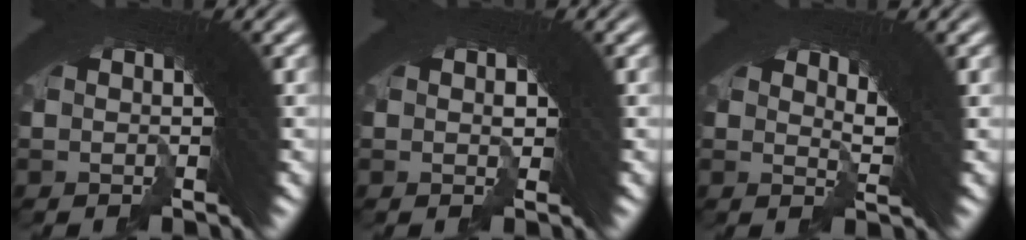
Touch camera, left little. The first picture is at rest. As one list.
[{"total": 0.9, "force": [-0.5, 0.7, 0.3], "torque": [-0.008, -0.007, -0.006]}, {"total": 2.4, "force": [1.3, 0.7, 1.9], "torque": [-0.040, -0.011, 0.025]}]